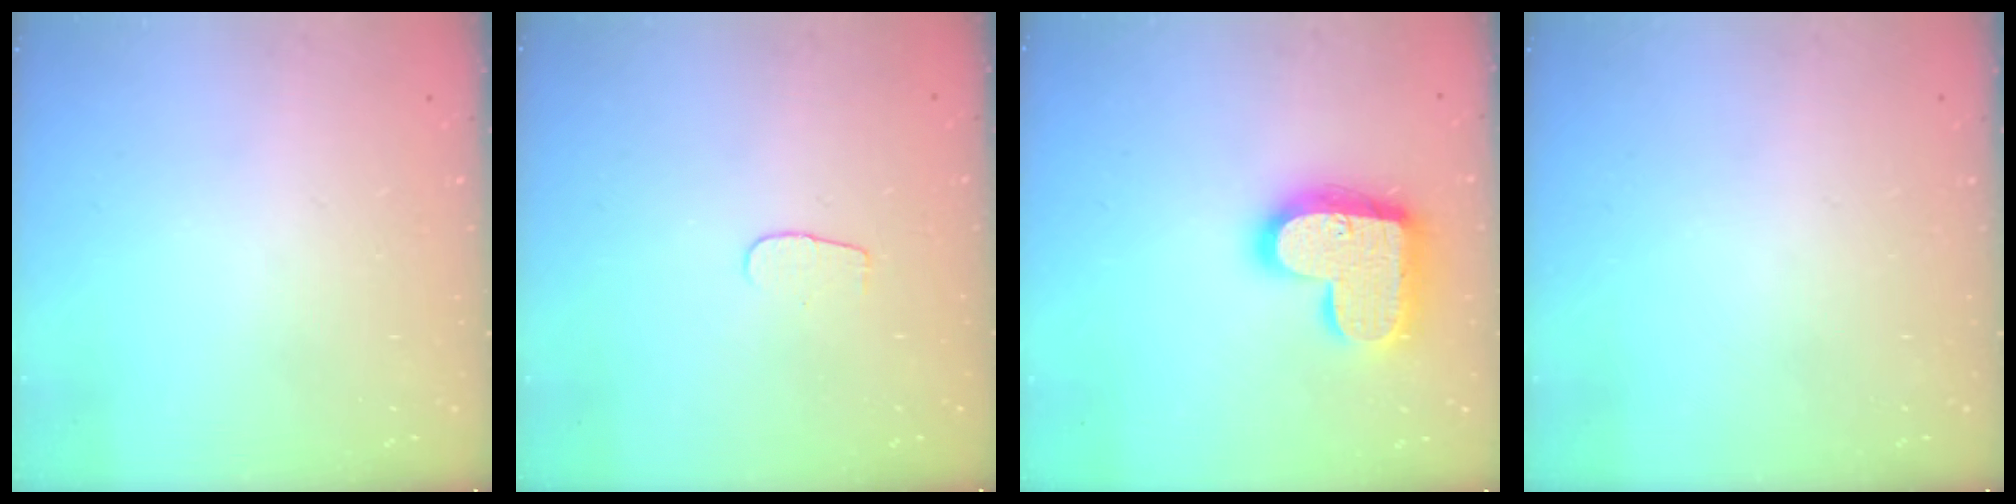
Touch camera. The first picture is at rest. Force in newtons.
{"total": 3.6, "press": 3.6, "slide": 0.4}
{"total": 18.9, "press": 18.9, "slide": 1.1}
{"total": 0.0}